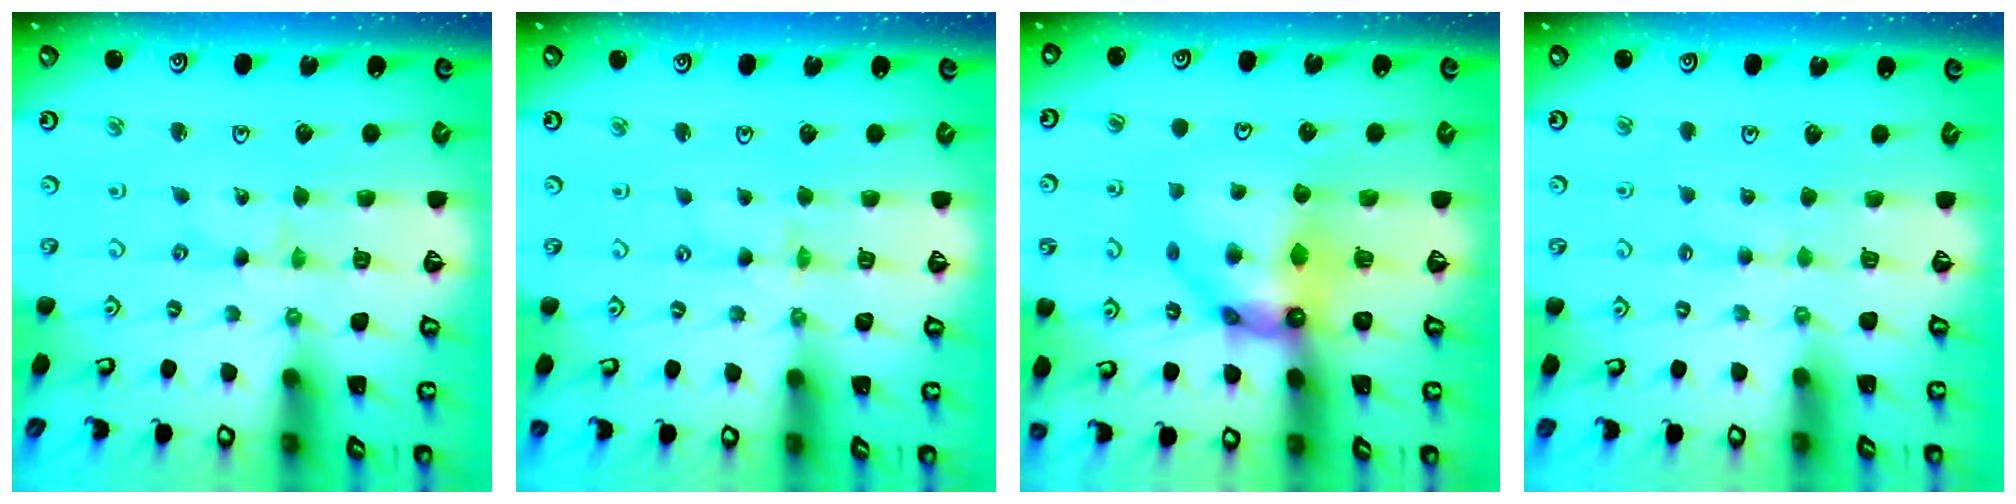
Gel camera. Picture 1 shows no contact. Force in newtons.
{"total": 1.3, "press": 1.3, "slide": 0.2}
{"total": 11.2, "press": 11.1, "slide": 1.0}
{"total": 1.6, "press": 1.5, "slide": 0.4}